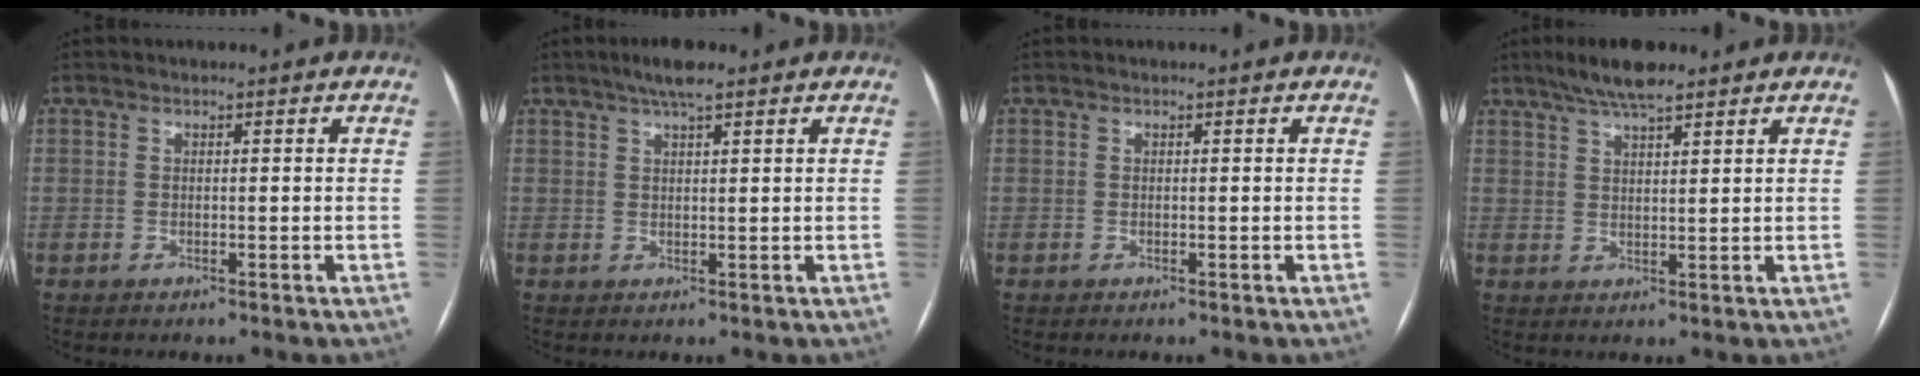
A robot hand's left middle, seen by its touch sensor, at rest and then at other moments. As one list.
[{"total": 4.0, "force": [2.8, 0.5, 2.8], "torque": [-0.052, 0.012, 0.049]}, {"total": 0.0}, {"total": 6.3, "force": [4.8, 1.0, 3.9], "torque": [-0.073, 0.016, 0.085]}]